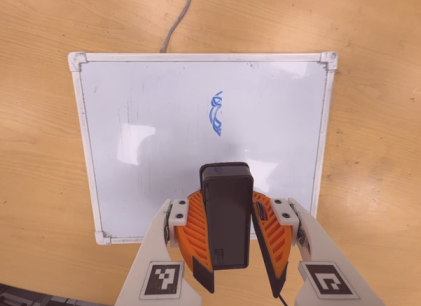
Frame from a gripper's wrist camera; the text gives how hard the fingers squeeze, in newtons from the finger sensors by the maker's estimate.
{"total": 9.1, "left": 9.3, "right": 9.0}